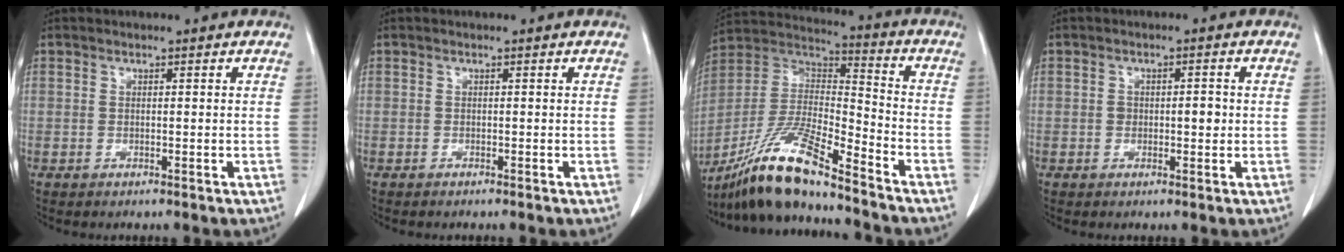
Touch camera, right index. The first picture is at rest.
{"total": 0.0}
{"total": 16.6, "force": [-13.5, 1.0, 9.6], "torque": [-0.197, -0.008, -0.254]}
{"total": 2.5, "force": [-0.1, 1.3, 2.1], "torque": [-0.028, 0.005, 0.003]}